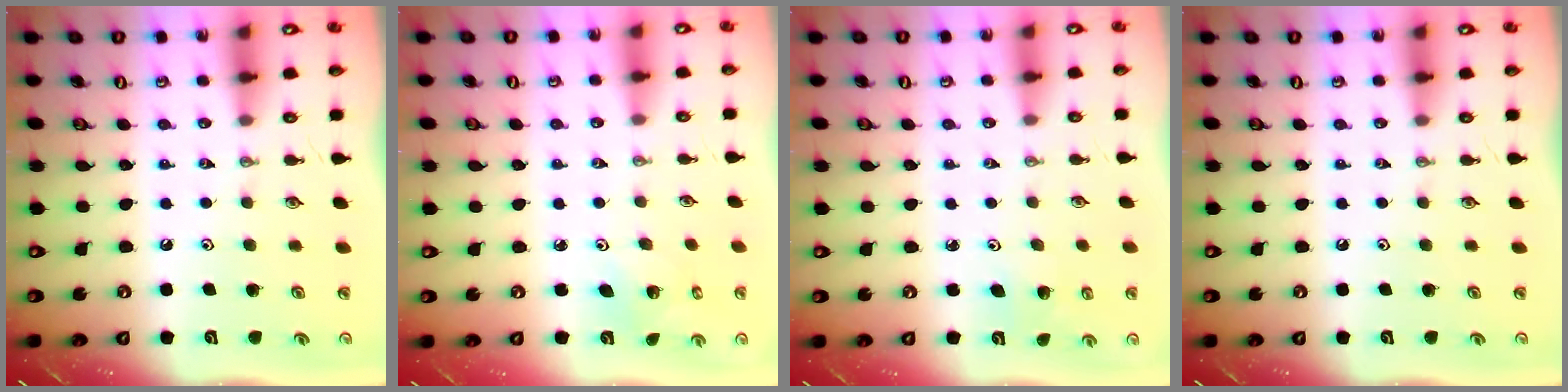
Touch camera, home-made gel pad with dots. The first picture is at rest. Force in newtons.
{"total": 3.6, "press": 3.6, "slide": 0.4}
{"total": 2.9, "press": 2.9, "slide": 0.3}
{"total": 0.0}